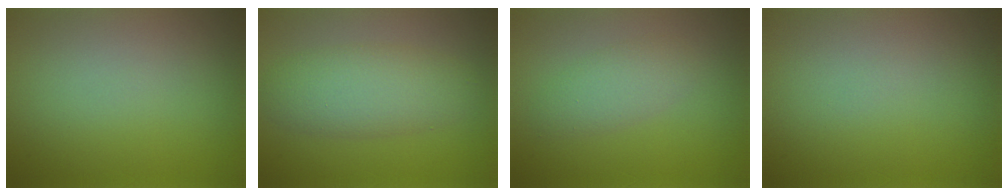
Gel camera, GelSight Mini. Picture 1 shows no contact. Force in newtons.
{"total": 4.5, "press": 4.5, "slide": 0.2}
{"total": 2.3, "press": 2.3, "slide": 0.1}
{"total": 0.0}